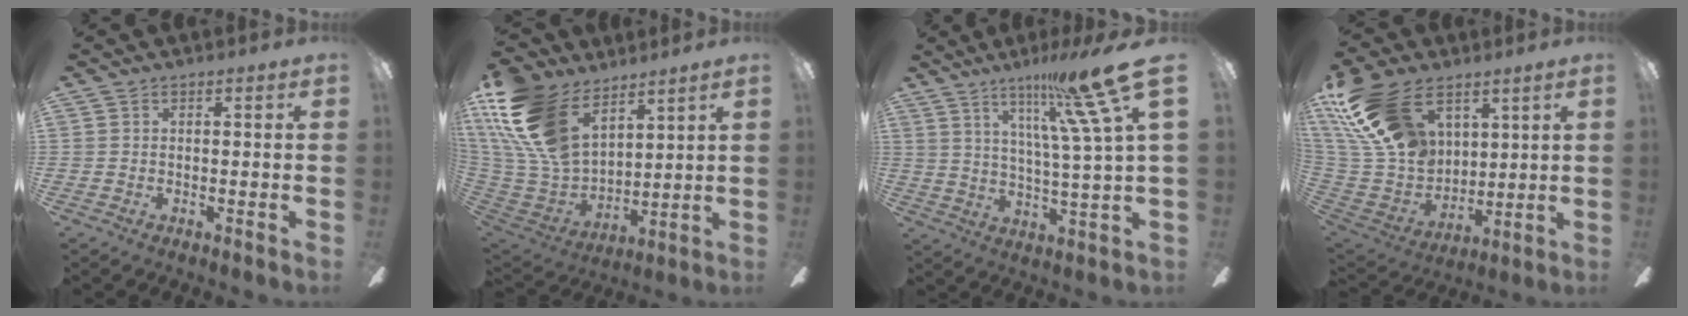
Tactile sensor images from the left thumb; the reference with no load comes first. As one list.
[{"total": 21.5, "force": [11.6, 12.2, 13.4], "torque": [-0.318, -0.060, 0.215]}, {"total": 19.3, "force": [11.9, 1.1, 15.2], "torque": [-0.256, -0.064, 0.171]}, {"total": 23.5, "force": [12.5, 14.2, 13.8], "torque": [-0.315, -0.056, 0.228]}]